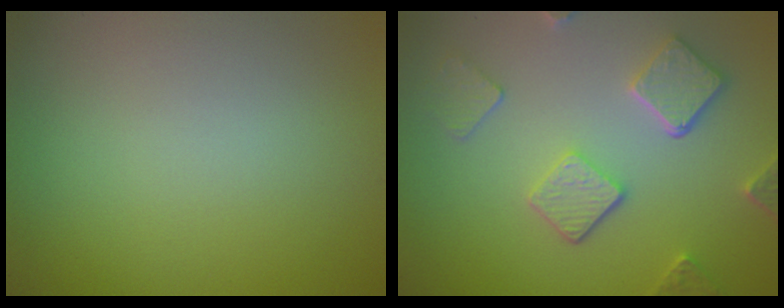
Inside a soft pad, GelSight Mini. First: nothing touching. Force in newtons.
{"total": 5.0, "press": 3.9, "slide": 3.2}